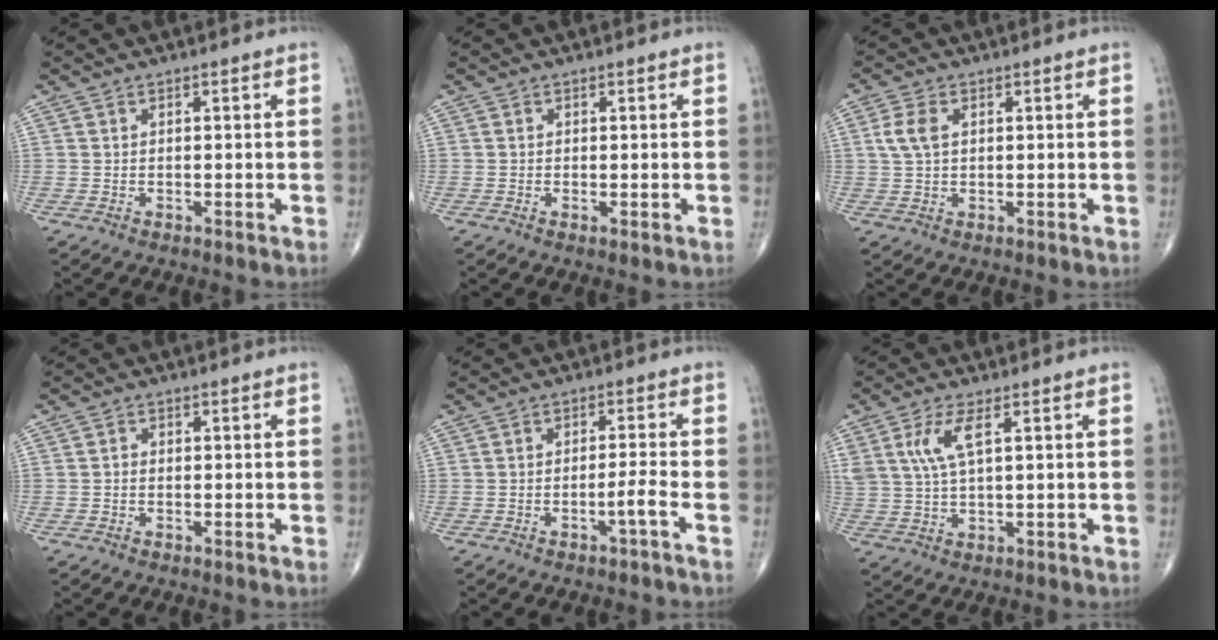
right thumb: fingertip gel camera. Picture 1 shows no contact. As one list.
[{"total": 0.5, "force": [-0.1, 0.0, 0.5], "torque": [-0.012, -0.004, -0.003]}, {"total": 4.3, "force": [1.0, 2.6, 3.2], "torque": [-0.076, 0.006, 0.019]}, {"total": 0.7, "force": [-0.2, 0.5, 0.3], "torque": [-0.002, 0.001, -0.006]}, {"total": 2.7, "force": [-1.6, -0.6, 2.1], "torque": [-0.046, 0.014, -0.029]}, {"total": 6.0, "force": [2.4, 1.8, 5.2], "torque": [-0.125, -0.004, 0.053]}]